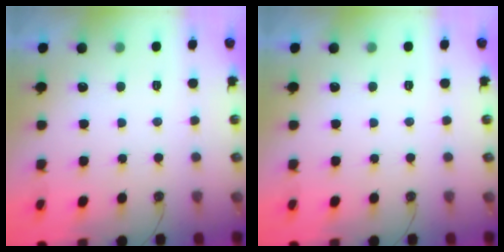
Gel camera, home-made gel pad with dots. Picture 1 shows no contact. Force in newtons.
{"total": 0.0}